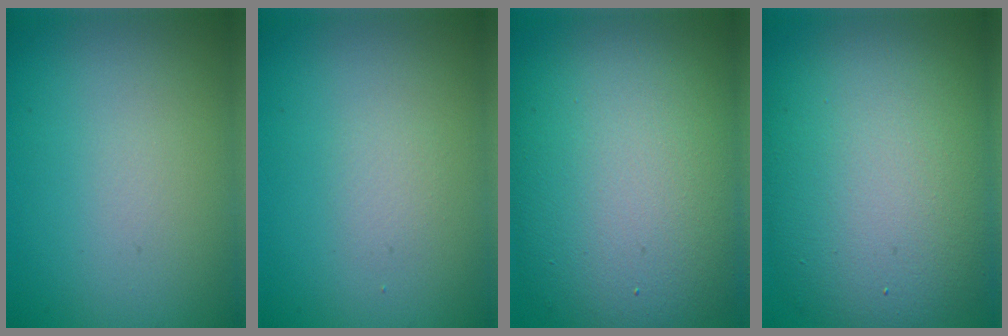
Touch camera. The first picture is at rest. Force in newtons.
{"total": 0.7, "press": 0.7, "slide": 0.0}
{"total": 14.2, "press": 14.2, "slide": 0.1}
{"total": 12.5, "press": 12.4, "slide": 1.2}